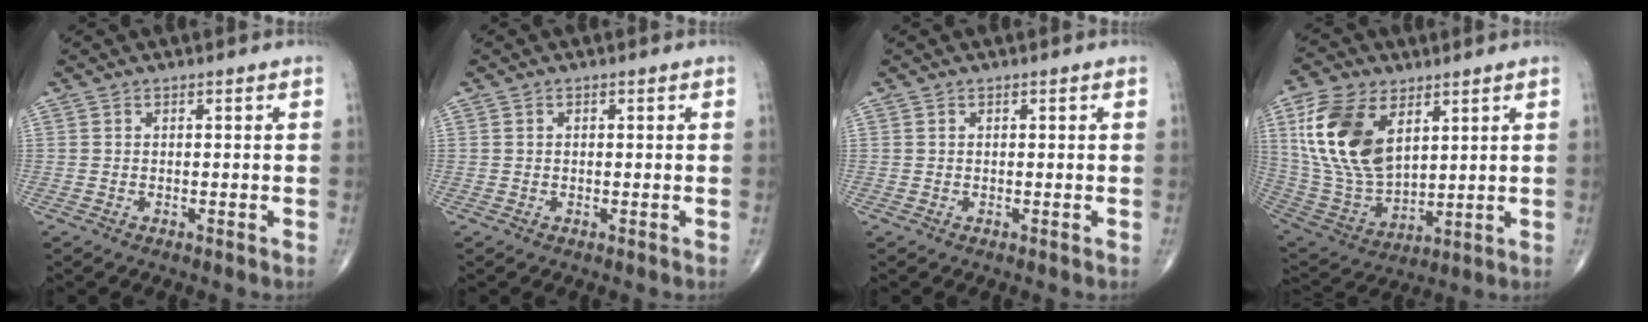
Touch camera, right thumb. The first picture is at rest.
{"total": 0.0}
{"total": 0.0}
{"total": 18.4, "force": [6.9, 10.6, 13.4], "torque": [-0.253, -0.027, 0.140]}